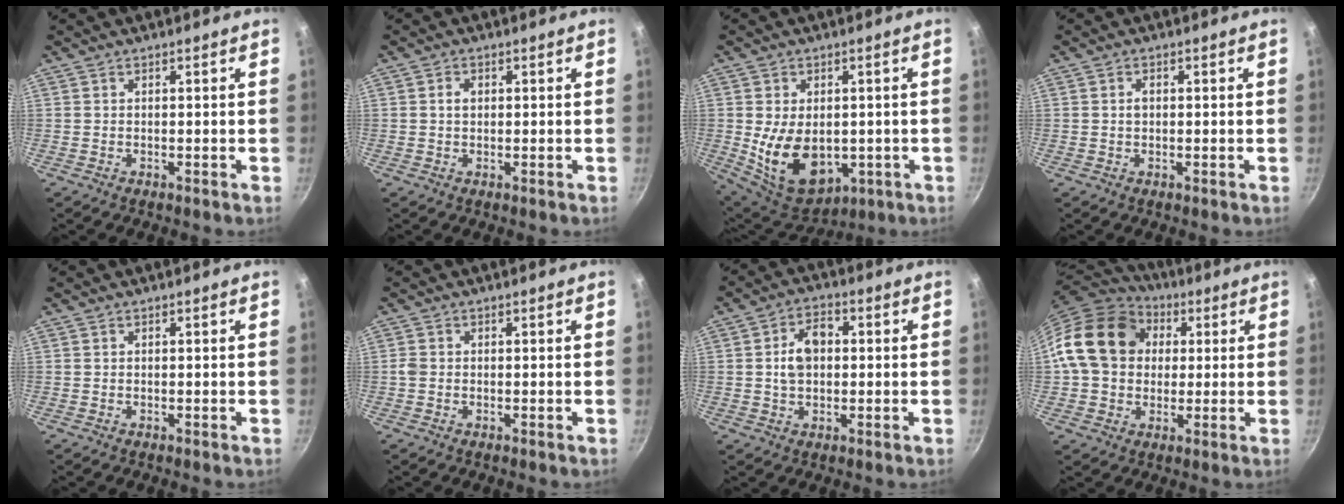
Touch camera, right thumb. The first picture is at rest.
{"total": 1.7, "force": [0.3, 1.3, 1.1], "torque": [-0.016, 0.004, 0.005]}
{"total": 14.0, "force": [-1.1, 9.5, 10.2], "torque": [-0.146, -0.017, 0.009]}
{"total": 1.4, "force": [0.1, 0.9, 1.0], "torque": [-0.014, 0.005, 0.002]}
{"total": 0.0}
{"total": 1.2, "force": [-0.3, 1.0, 0.7], "torque": [-0.014, 0.003, -0.007]}
{"total": 7.2, "force": [0.5, 4.9, 5.2], "torque": [-0.065, 0.015, 0.004]}
{"total": 17.3, "force": [3.3, 14.0, 9.6], "torque": [-0.147, 0.023, 0.046]}